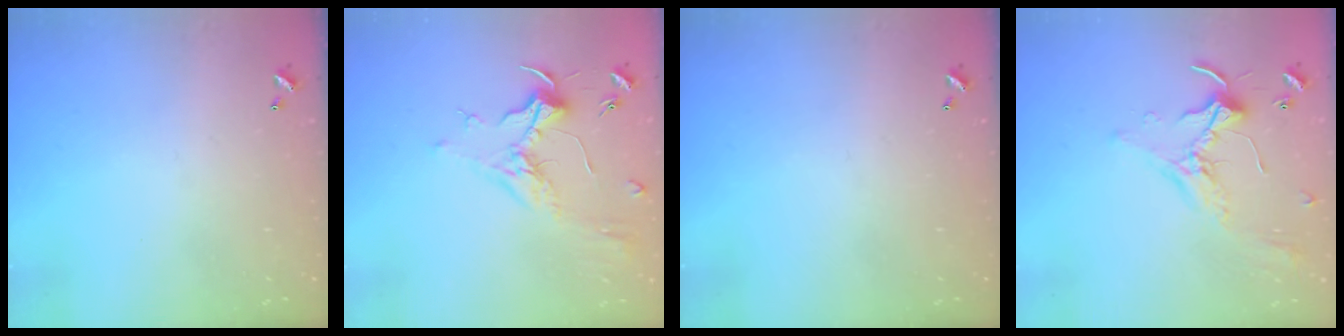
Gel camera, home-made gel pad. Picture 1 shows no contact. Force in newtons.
{"total": 2.0, "press": 1.9, "slide": 0.7}
{"total": 0.0}
{"total": 1.7, "press": 1.6, "slide": 0.2}